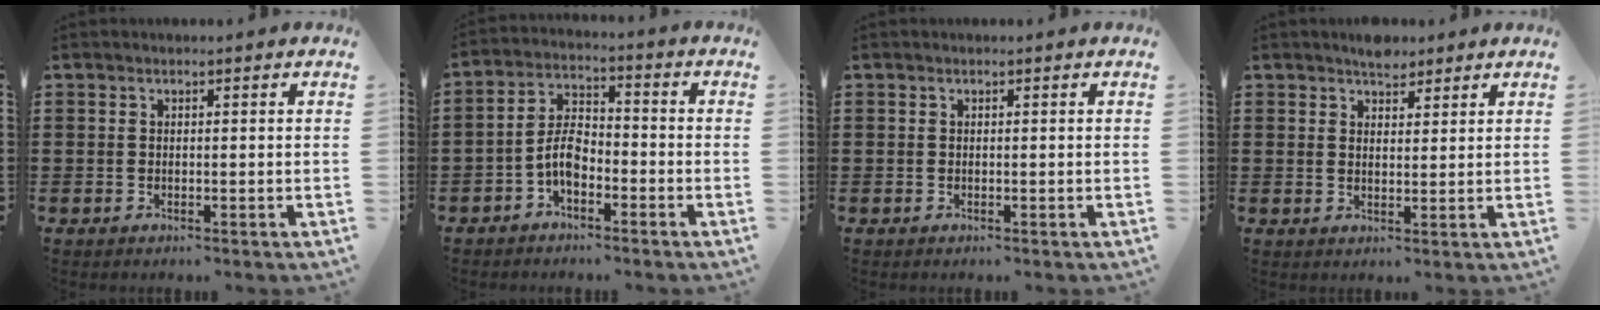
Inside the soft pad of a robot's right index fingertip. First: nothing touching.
{"total": 5.5, "force": [-2.5, 2.8, 4.0], "torque": [-0.092, 0.006, -0.052]}
{"total": 0.0}
{"total": 2.8, "force": [2.5, 1.1, 0.7], "torque": [-0.019, 0.005, 0.048]}